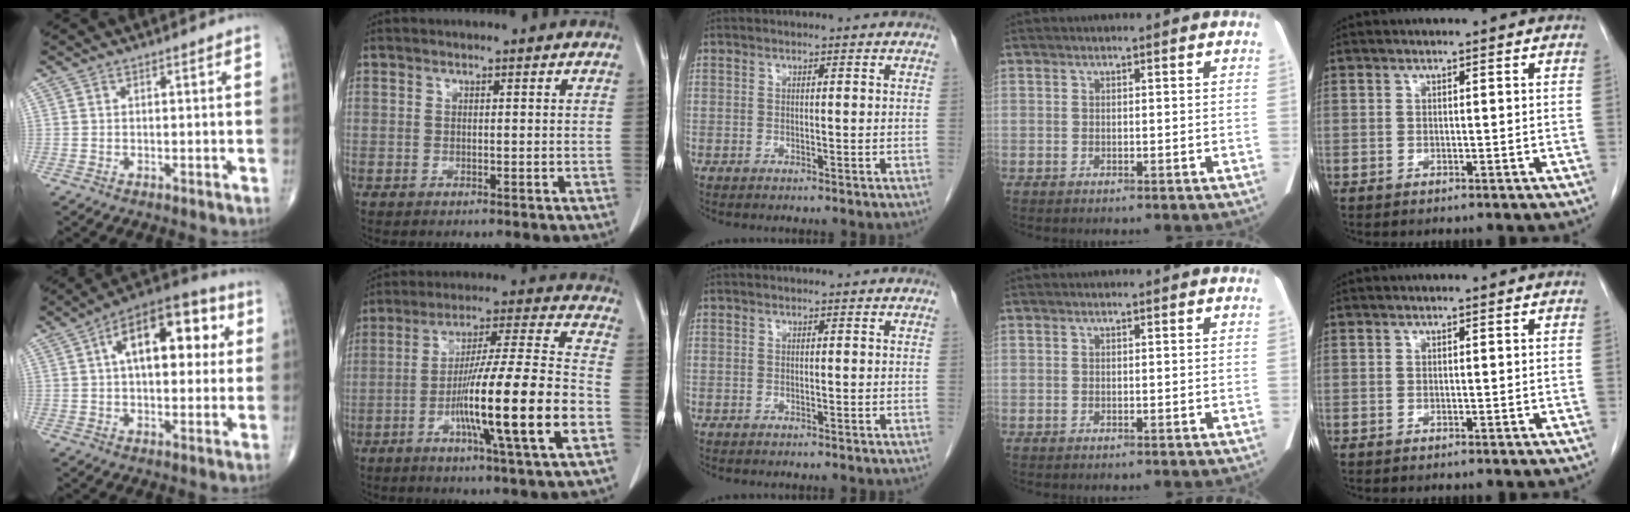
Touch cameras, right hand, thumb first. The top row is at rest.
{"thumb": {"total": 18.0, "force": [4.4, 9.3, 14.8], "torque": [-0.185, 0.025, 0.055]}, "index": {"total": 18.6, "force": [-5.8, -0.4, 17.7], "torque": [-0.292, -0.005, -0.100]}}